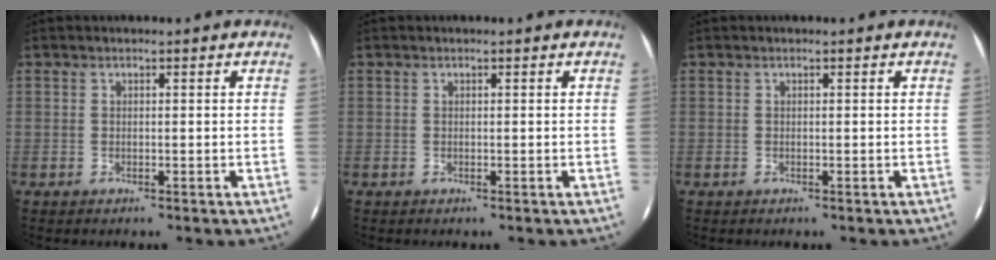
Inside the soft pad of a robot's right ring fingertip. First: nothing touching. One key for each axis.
{"total": 0.0}
{"total": 0.0}